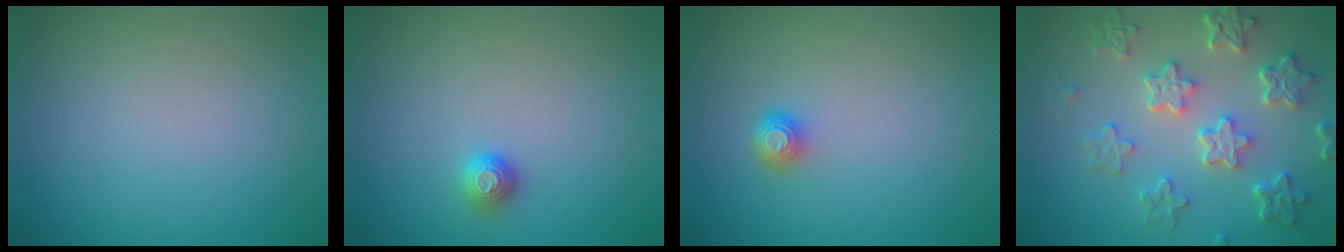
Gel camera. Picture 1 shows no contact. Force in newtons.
{"total": 1.1, "press": 1.0, "slide": 0.4}
{"total": 1.5, "press": 1.2, "slide": 0.9}
{"total": 6.1, "press": 4.7, "slide": 3.9}